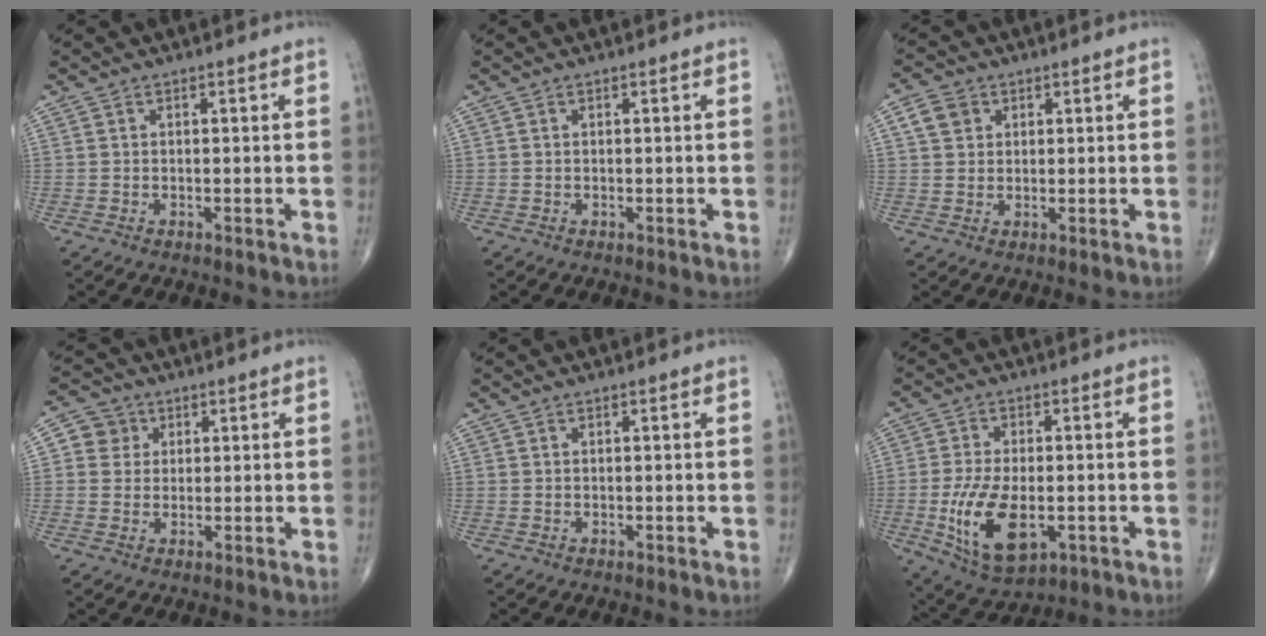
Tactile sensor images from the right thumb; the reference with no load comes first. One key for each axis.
{"total": 0.0}
{"total": 4.4, "fx": 1.6, "fy": 3.7, "fz": 1.8, "tx": -0.020, "ty": 0.001, "tz": 0.028}
{"total": 5.0, "fx": 1.2, "fy": 4.8, "fz": 0.9, "tx": 0.011, "ty": 0.004, "tz": 0.013}
{"total": 0.0}
{"total": 13.3, "fx": -3.1, "fy": 6.9, "fz": 11.0, "tx": -0.203, "ty": -0.007, "tz": -0.040}